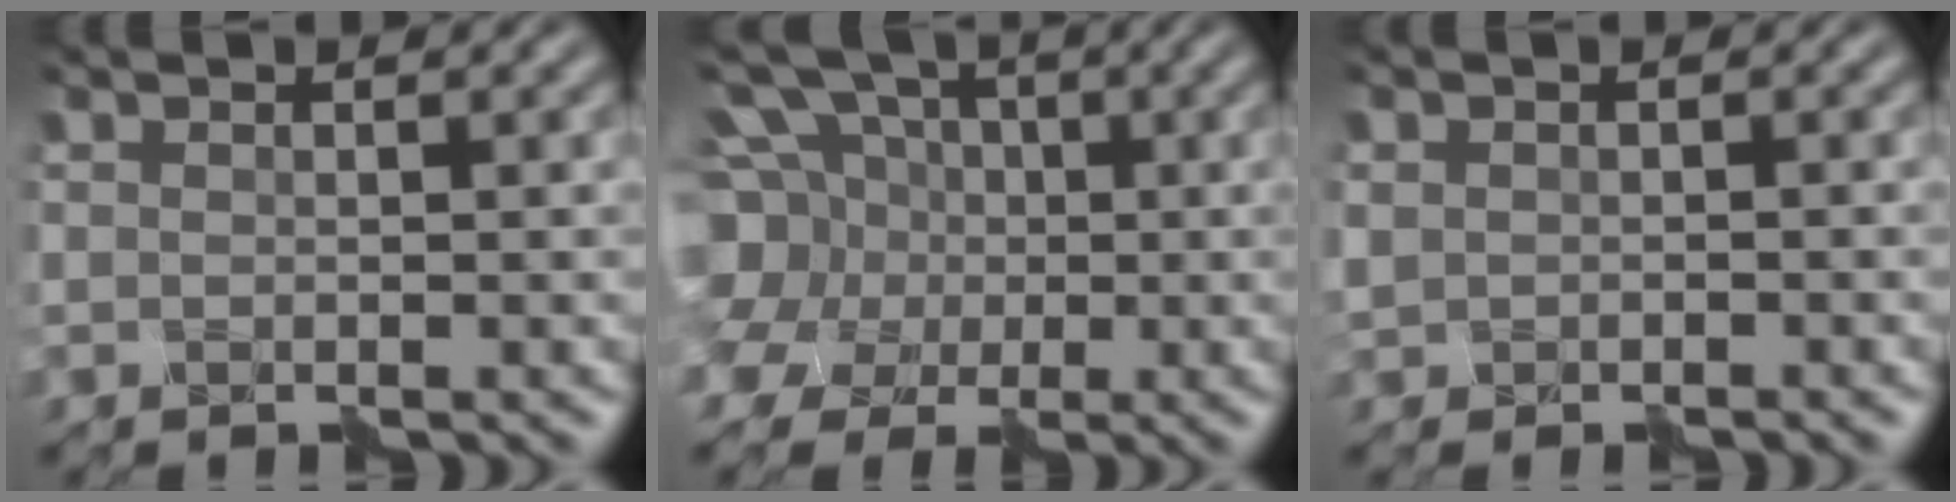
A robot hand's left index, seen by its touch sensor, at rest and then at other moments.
{"total": 12.7, "force": [0.6, 11.1, 6.2], "torque": [-0.169, 0.029, -0.024]}
{"total": 1.1, "force": [-0.5, 0.9, 0.1], "torque": [0.002, -0.003, -0.010]}